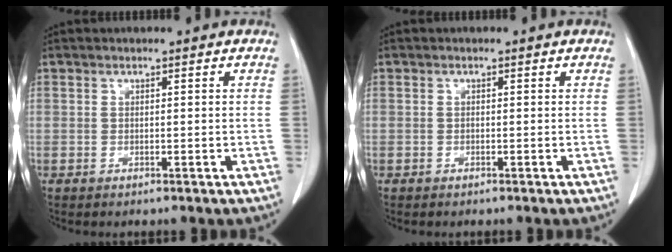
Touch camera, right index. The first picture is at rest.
{"total": 0.0}